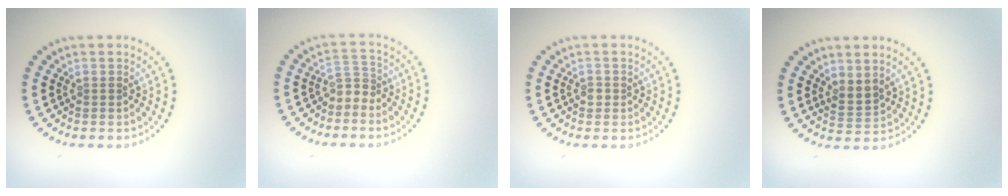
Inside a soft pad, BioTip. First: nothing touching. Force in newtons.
{"total": 1.8, "press": 1.1, "slide": 1.4}
{"total": 0.8, "press": 0.7, "slide": 0.3}
{"total": 1.7, "press": 1.3, "slide": 1.1}